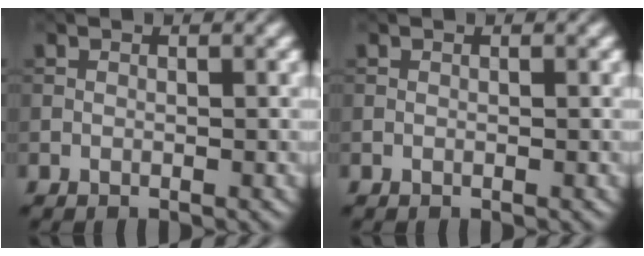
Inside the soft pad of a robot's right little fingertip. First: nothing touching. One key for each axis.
{"total": 0.0}